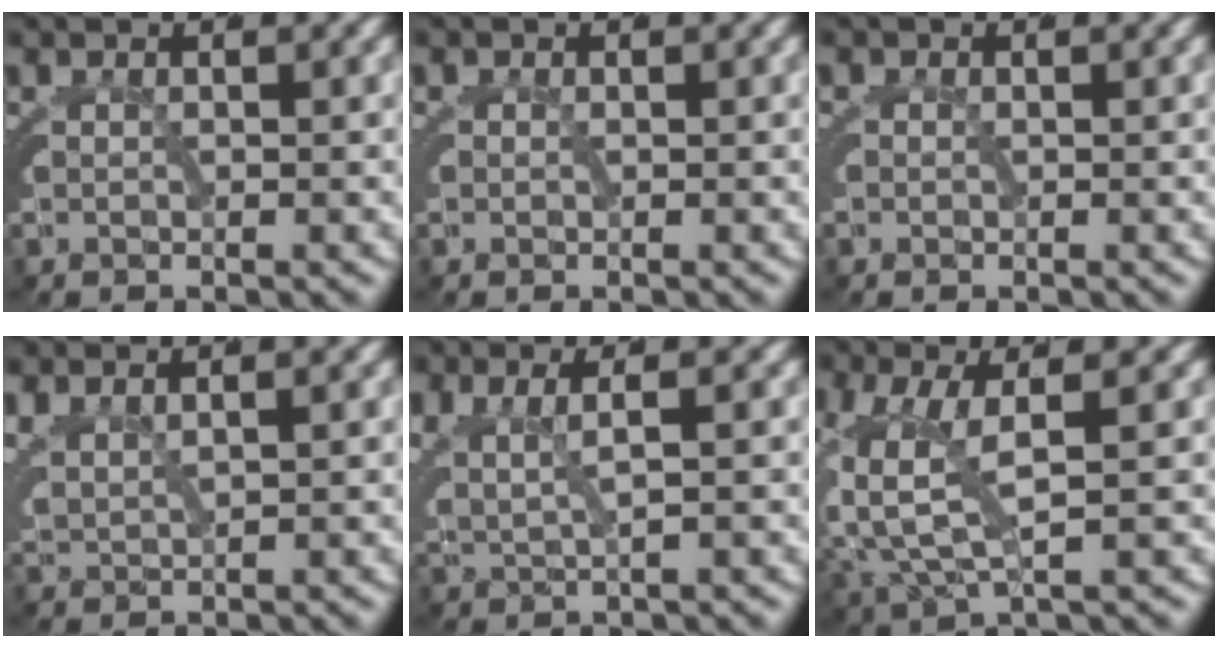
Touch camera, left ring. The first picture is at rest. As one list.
[{"total": 0.6, "force": [-0.1, 0.6, 0.0], "torque": [0.002, -0.004, 0.000]}, {"total": 0.9, "force": [-0.1, 0.9, 0.0], "torque": [0.000, -0.006, 0.000]}, {"total": 4.3, "force": [1.1, 3.5, 2.2], "torque": [-0.078, -0.013, 0.024]}, {"total": 3.3, "force": [0.9, 2.1, 2.4], "torque": [-0.064, -0.007, 0.022]}, {"total": 4.7, "force": [0.7, 2.6, 3.9], "torque": [-0.086, 0.000, 0.014]}]